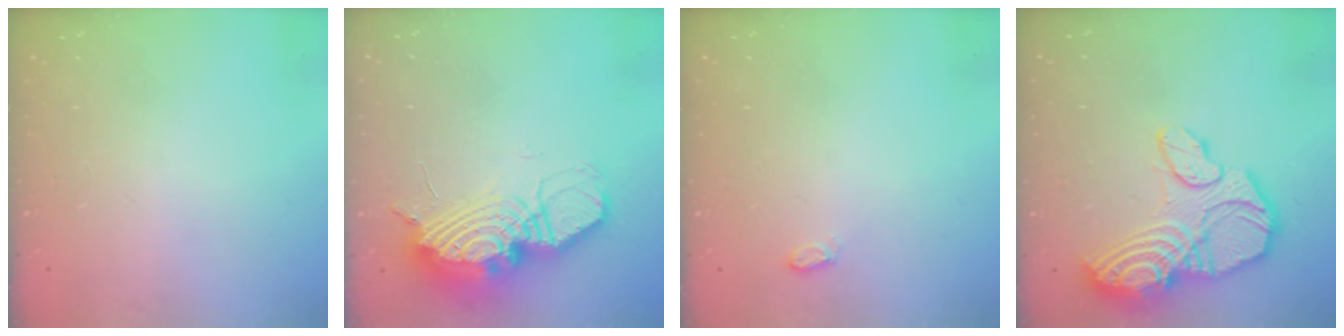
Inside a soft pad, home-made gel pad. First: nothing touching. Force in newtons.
{"total": 19.5, "press": 19.4, "slide": 2.1}
{"total": 3.9, "press": 3.7, "slide": 1.3}
{"total": 22.7, "press": 22.6, "slide": 2.2}